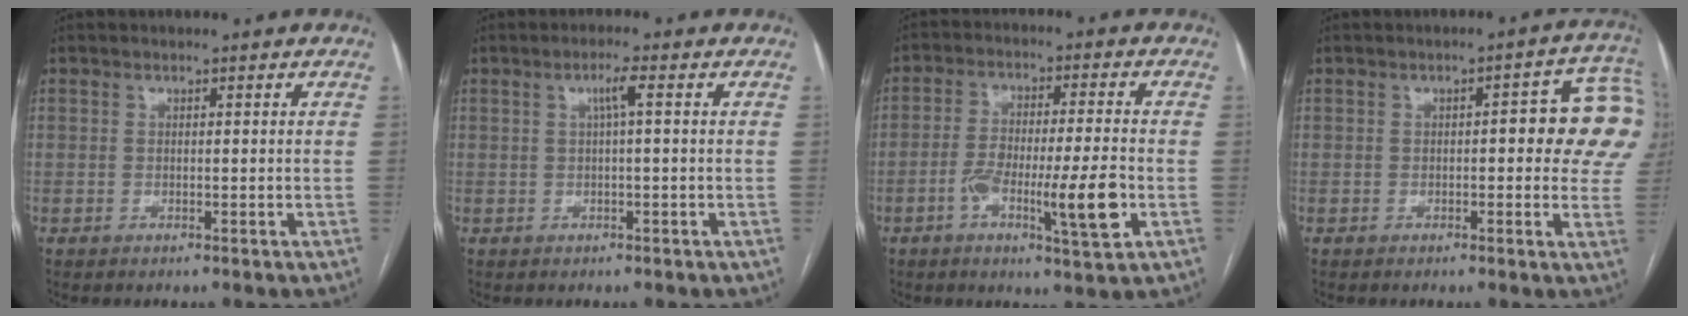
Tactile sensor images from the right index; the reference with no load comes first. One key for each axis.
{"total": 2.3, "fx": 0.5, "fy": -0.2, "fz": 2.2, "tx": -0.045, "ty": 0.003, "tz": 0.009}
{"total": 10.4, "fx": -3.3, "fy": 0.9, "fz": 9.8, "tx": -0.172, "ty": -0.001, "tz": -0.053}
{"total": 11.8, "fx": 1.3, "fy": 2.9, "fz": 11.4, "tx": -0.136, "ty": 0.032, "tz": 0.008}